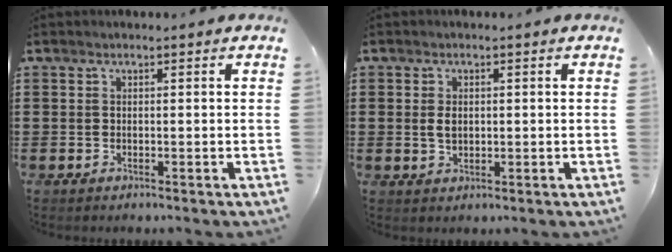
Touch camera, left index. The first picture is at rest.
{"total": 2.2, "force": [0.2, 1.4, 1.7], "torque": [-0.038, 0.006, 0.004]}